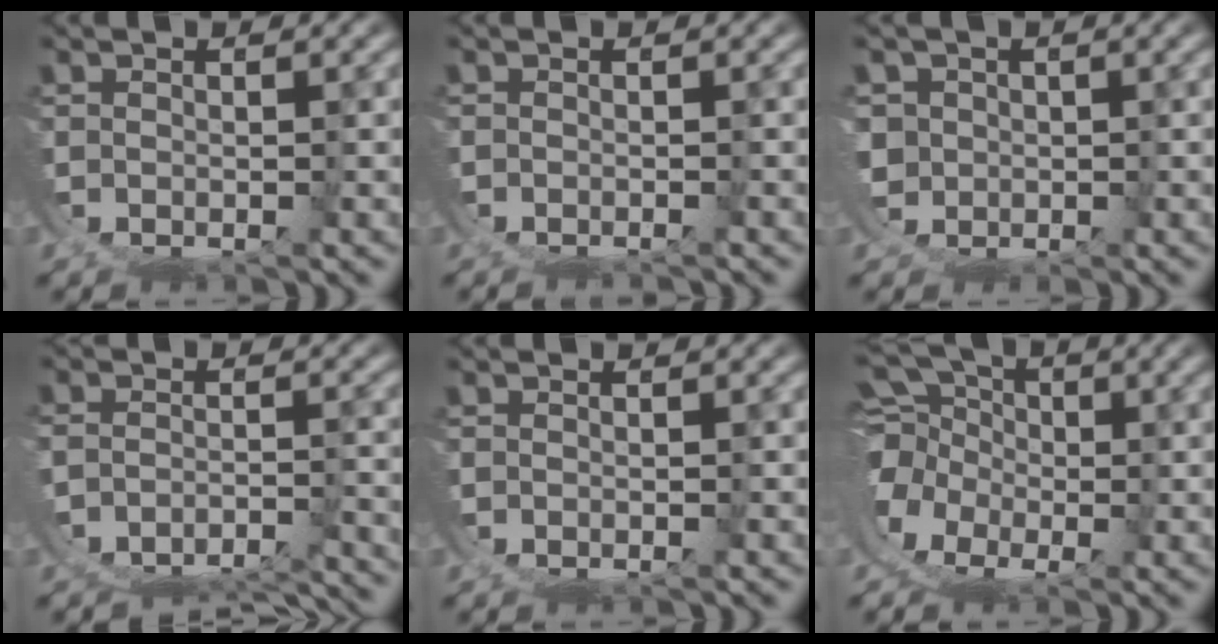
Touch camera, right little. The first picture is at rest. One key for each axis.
{"total": 1.5, "fx": -1.5, "fy": 0.1, "fz": -0.1, "tx": 0.003, "ty": -0.005, "tz": -0.021}
{"total": 4.0, "fx": 0.1, "fy": 3.6, "fz": 1.7, "tx": -0.048, "ty": -0.023, "tz": 0.006}
{"total": 8.3, "fx": -7.2, "fy": 3.2, "fz": 2.6, "tx": -0.041, "ty": -0.031, "tz": -0.103}
{"total": 0.9, "fx": -0.9, "fy": 0.1, "fz": -0.1, "tx": 0.006, "ty": -0.003, "tz": -0.014}
{"total": 11.8, "fx": -0.2, "fy": 10.6, "fz": 5.3, "tx": -0.121, "ty": -0.034, "tz": -0.011}